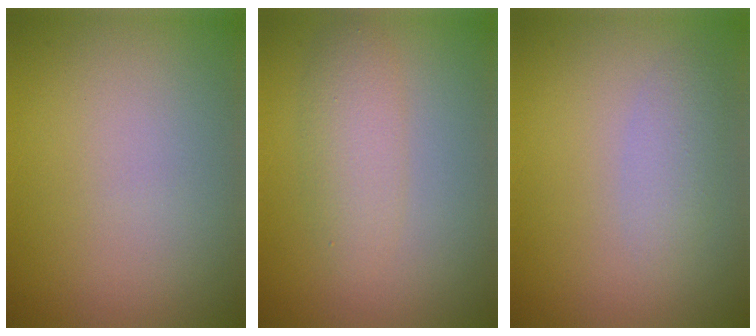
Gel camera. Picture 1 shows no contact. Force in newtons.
{"total": 2.8, "press": 2.8, "slide": 0.1}
{"total": 2.0, "press": 2.0, "slide": 0.1}